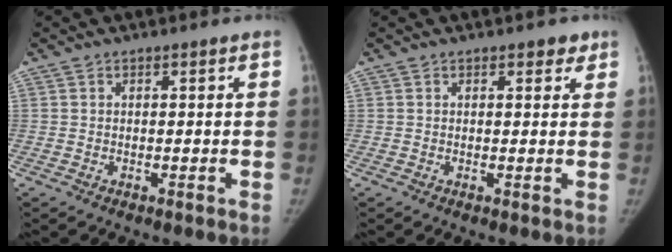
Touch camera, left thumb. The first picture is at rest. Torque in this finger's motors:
{"motor_torque": [0.38, 0.26, 0.46, -0.52, 0.04]}